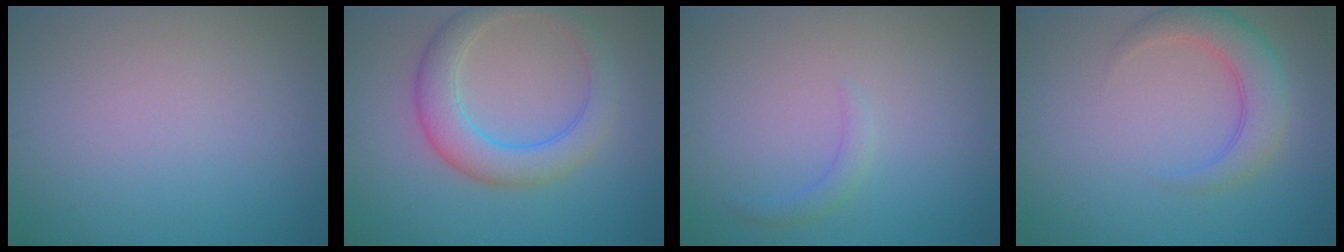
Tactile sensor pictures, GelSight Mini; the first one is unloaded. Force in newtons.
{"total": 4.9, "press": 4.9, "slide": 0.3}
{"total": 1.1, "press": 1.1, "slide": 0.1}
{"total": 4.1, "press": 4.1, "slide": 0.3}